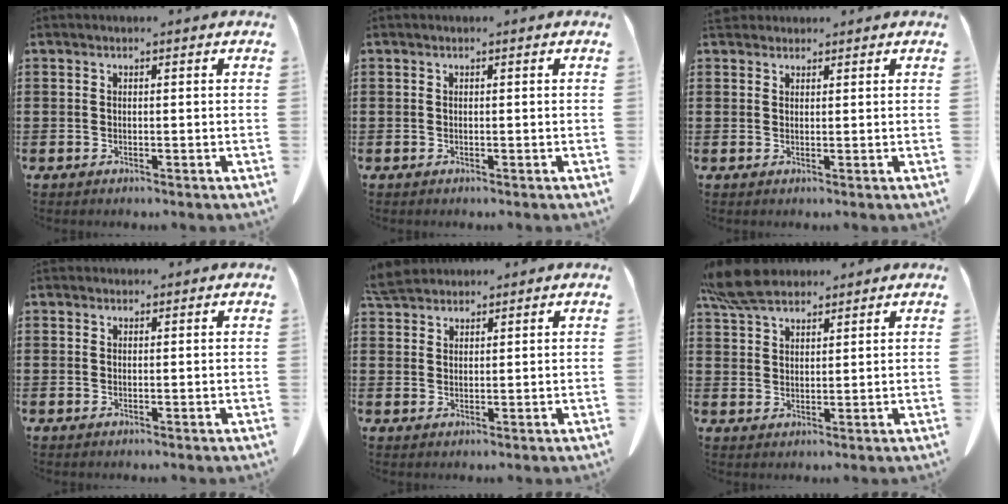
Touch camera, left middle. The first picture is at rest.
{"total": 0.0}
{"total": 2.1, "force": [1.9, 0.9, 0.4], "torque": [-0.014, 0.003, 0.039]}
{"total": 0.8, "force": [0.7, 0.3, 0.0], "torque": [-0.003, 0.000, 0.016]}
{"total": 4.2, "force": [3.8, 0.9, 1.4], "torque": [-0.040, -0.003, 0.075]}
{"total": 7.1, "force": [5.9, 2.3, 3.1], "torque": [-0.079, -0.004, 0.114]}